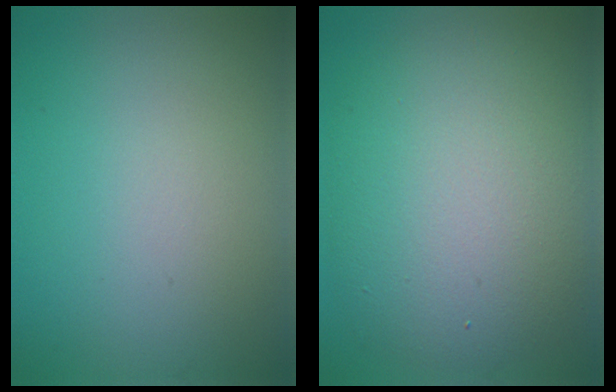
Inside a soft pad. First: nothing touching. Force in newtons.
{"total": 10.2, "press": 10.1, "slide": 0.9}